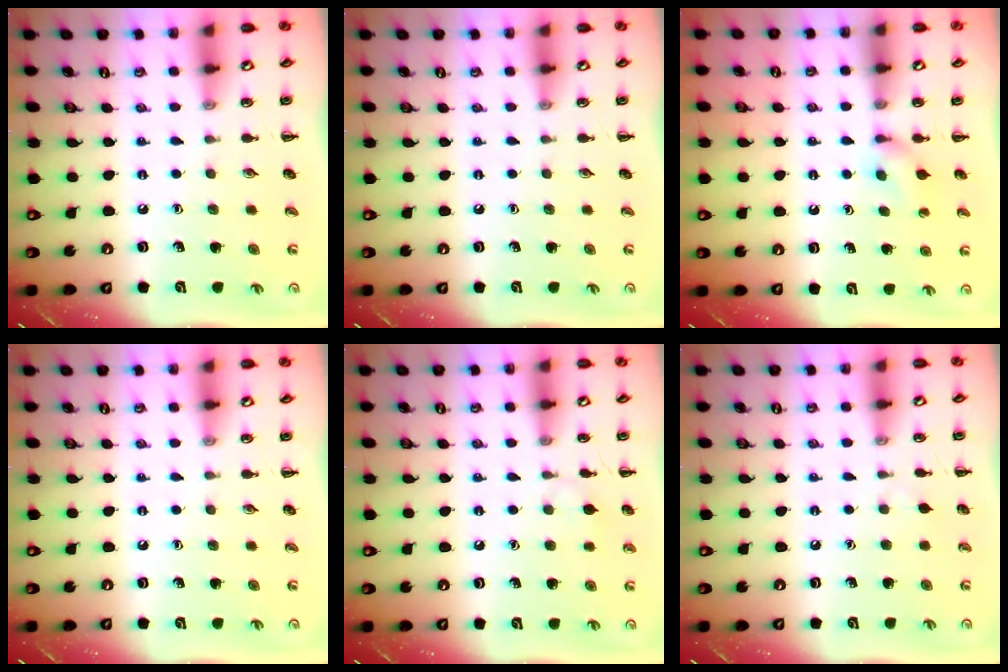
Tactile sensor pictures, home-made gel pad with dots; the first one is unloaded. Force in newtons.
{"total": 0.0}
{"total": 5.2, "press": 4.9, "slide": 1.5}
{"total": 0.0}
{"total": 5.1, "press": 4.8, "slide": 1.7}
{"total": 2.6, "press": 2.3, "slide": 1.1}